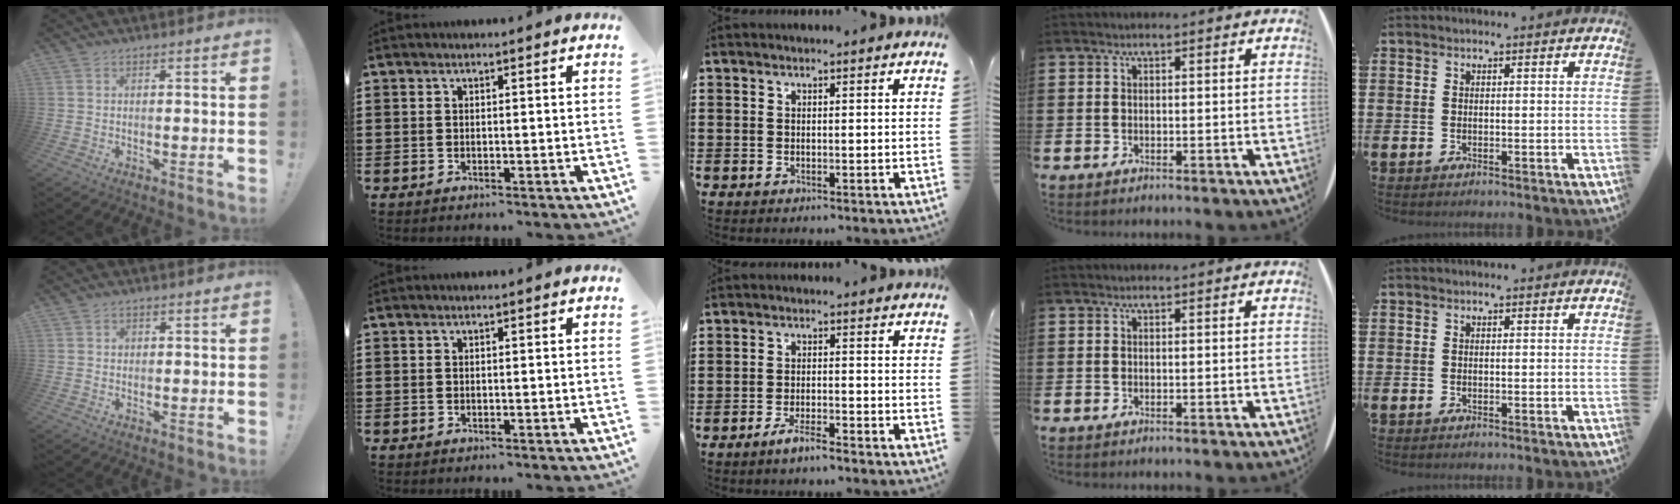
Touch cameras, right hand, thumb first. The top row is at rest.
{"thumb": {"total": 1.0, "force": [0.1, 0.9, 0.3], "torque": [0.001, 0.002, 0.001]}, "middle": {"total": 3.2, "force": [-2.5, 0.4, 1.9], "torque": [-0.038, 0.005, -0.050]}}